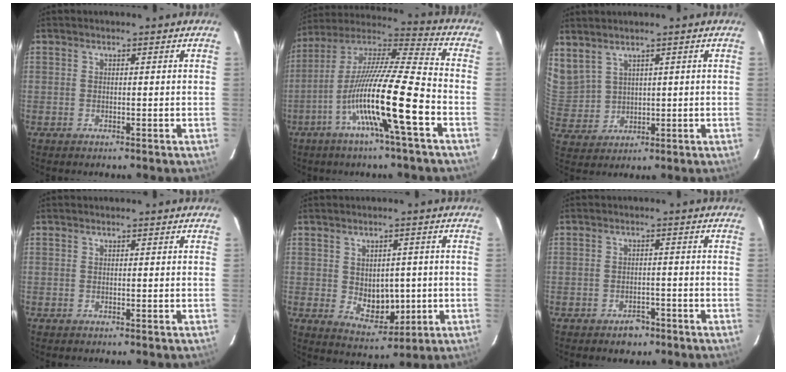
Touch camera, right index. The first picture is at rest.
{"total": 17.1, "force": [-6.2, -0.3, 16.0], "torque": [-0.304, -0.003, -0.120]}
{"total": 10.0, "force": [5.8, 6.9, 4.2], "torque": [-0.141, 0.011, 0.146]}
{"total": 0.0}
{"total": 7.0, "force": [-0.5, 4.4, 5.4], "torque": [-0.081, -0.003, 0.010]}
{"total": 3.0, "force": [-2.1, 1.7, 1.3], "torque": [-0.016, 0.004, -0.024]}